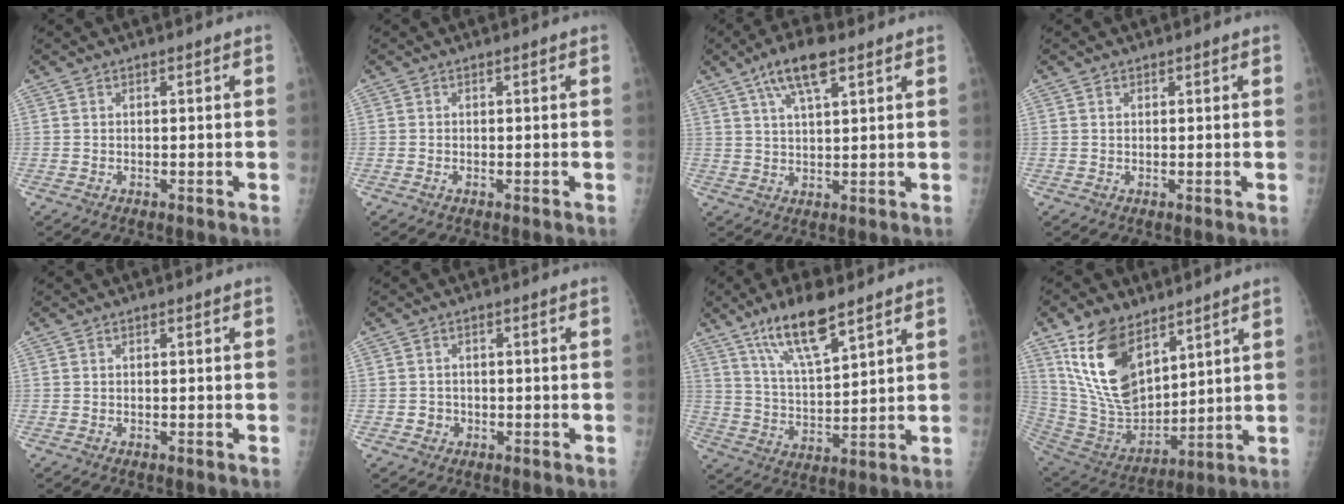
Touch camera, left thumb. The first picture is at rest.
{"total": 0.6, "force": [-0.3, 0.3, 0.5], "torque": [-0.009, -0.001, -0.006]}
{"total": 8.5, "force": [4.8, 2.9, 6.5], "torque": [-0.109, -0.003, 0.087]}
{"total": 0.7, "force": [0.3, 0.6, 0.2], "torque": [0.003, 0.001, 0.006]}
{"total": 0.0}
{"total": 2.1, "force": [-0.6, 1.9, 0.5], "torque": [0.010, 0.008, -0.008]}
{"total": 12.2, "force": [8.2, 3.4, 8.4], "torque": [-0.135, -0.041, 0.157]}
{"total": 18.4, "force": [10.3, 10.0, 11.6], "torque": [-0.178, -0.054, 0.214]}